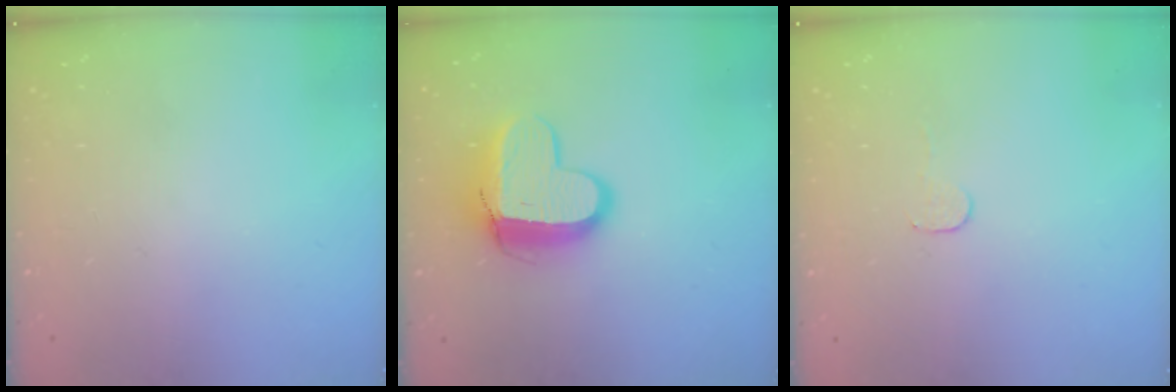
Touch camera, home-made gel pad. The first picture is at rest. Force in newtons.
{"total": 12.7, "press": 12.7, "slide": 1.1}
{"total": 2.8, "press": 2.8, "slide": 0.2}